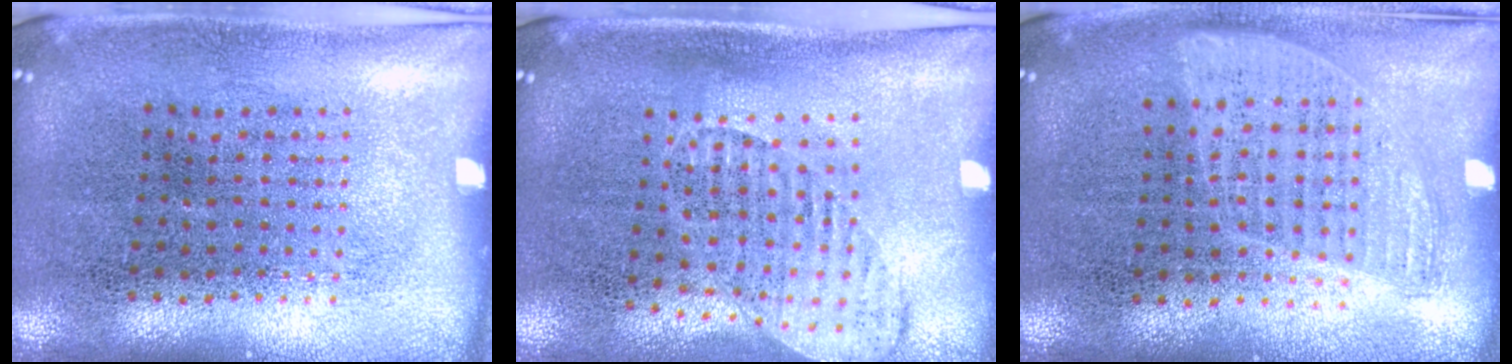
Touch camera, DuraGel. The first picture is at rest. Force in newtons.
{"total": 1.4, "press": 1.1, "slide": 0.8}
{"total": 0.9, "press": 0.8, "slide": 0.4}